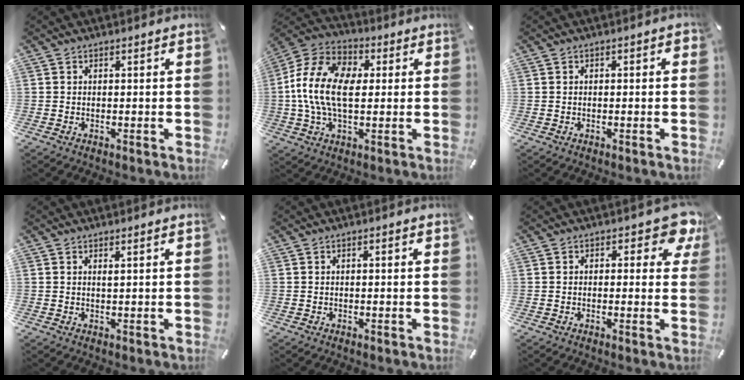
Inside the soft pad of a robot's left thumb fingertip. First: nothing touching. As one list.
[{"total": 15.0, "force": [0.0, 9.7, 11.4], "torque": [-0.251, 0.012, 0.002]}, {"total": 1.2, "force": [-0.3, 0.5, 1.0], "torque": [-0.018, 0.001, -0.006]}, {"total": 1.1, "force": [0.6, 0.0, 1.0], "torque": [-0.018, -0.002, 0.010]}, {"total": 0.9, "force": [0.1, 0.1, 0.9], "torque": [-0.016, 0.001, 0.001]}, {"total": 6.6, "force": [3.3, 3.2, 4.8], "torque": [-0.046, -0.020, 0.047]}]